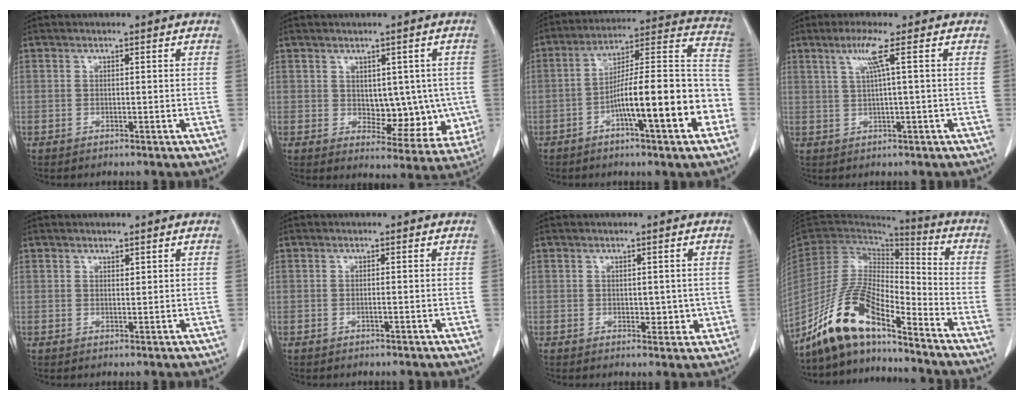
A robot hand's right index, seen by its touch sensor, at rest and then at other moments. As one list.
[{"total": 8.3, "force": [0.2, 5.2, 6.6], "torque": [-0.061, 0.005, 0.022]}, {"total": 18.2, "force": [-6.2, 2.2, 17.0], "torque": [-0.233, 0.027, -0.091]}, {"total": 3.8, "force": [1.4, -1.0, 3.4], "torque": [-0.076, 0.004, 0.032]}, {"total": 0.7, "force": [0.6, 0.3, 0.2], "torque": [-0.003, -0.005, 0.009]}, {"total": 0.0}, {"total": 2.8, "force": [0.1, 1.9, 2.1], "torque": [-0.018, -0.001, 0.009]}, {"total": 13.8, "force": [-10.7, 3.1, 8.2], "torque": [-0.168, 0.009, -0.198]}]